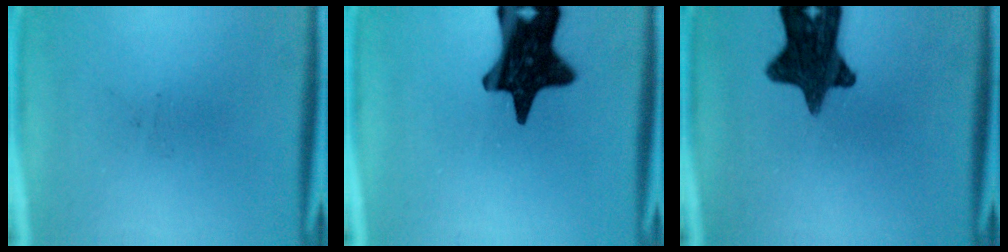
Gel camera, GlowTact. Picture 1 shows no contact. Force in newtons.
{"total": 16.9}
{"total": 13.4}